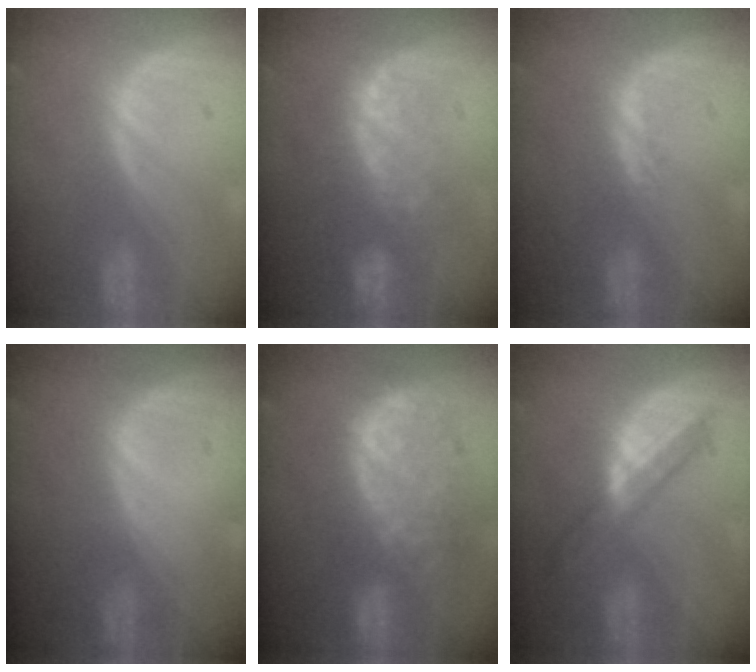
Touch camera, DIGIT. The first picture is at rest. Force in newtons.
{"total": 8.9, "press": 7.9, "slide": 4.2}
{"total": 0.9, "press": 0.8, "slide": 0.4}
{"total": 0.0}
{"total": 11.4, "press": 9.7, "slide": 5.9}
{"total": 5.8, "press": 5.2, "slide": 2.6}